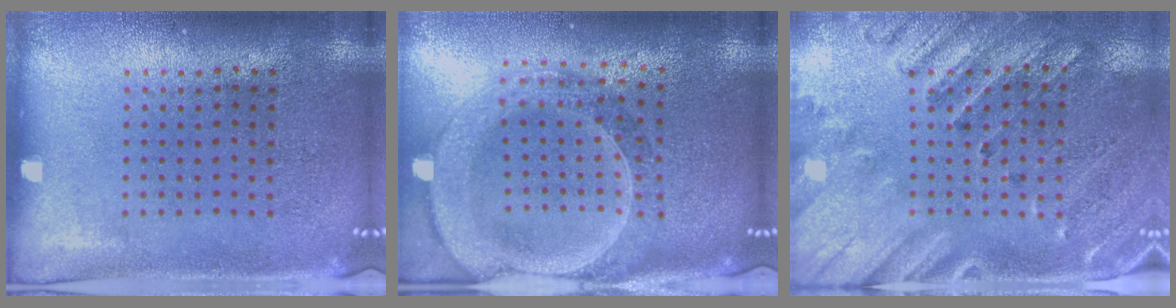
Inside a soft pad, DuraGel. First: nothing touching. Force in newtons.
{"total": 2.7, "press": 2.4, "slide": 1.2}
{"total": 2.5, "press": 2.2, "slide": 1.3}